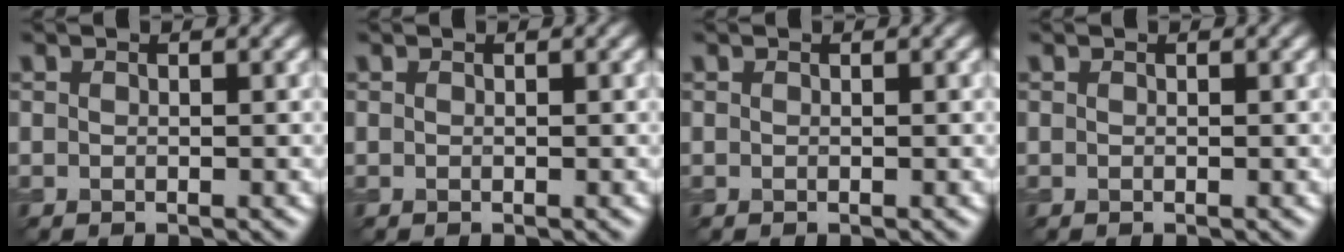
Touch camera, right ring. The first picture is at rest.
{"total": 0.0}
{"total": 0.0}
{"total": 0.0}